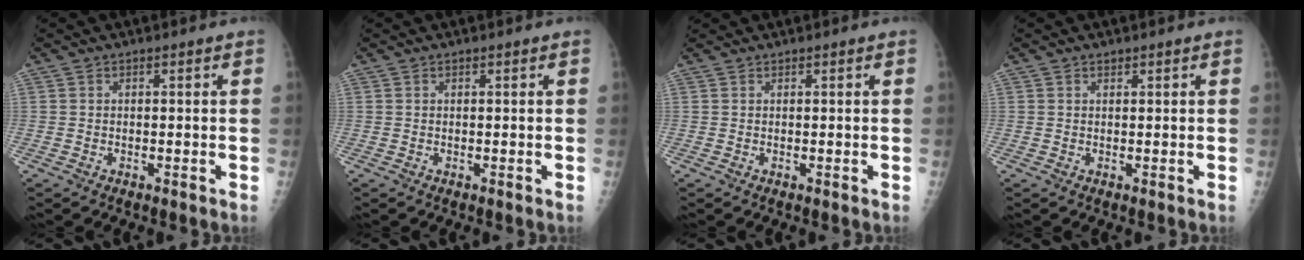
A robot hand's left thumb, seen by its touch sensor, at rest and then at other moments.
{"total": 0.0}
{"total": 0.0}
{"total": 0.6, "force": [0.5, 0.3, 0.1], "torque": [0.000, -0.003, 0.007]}